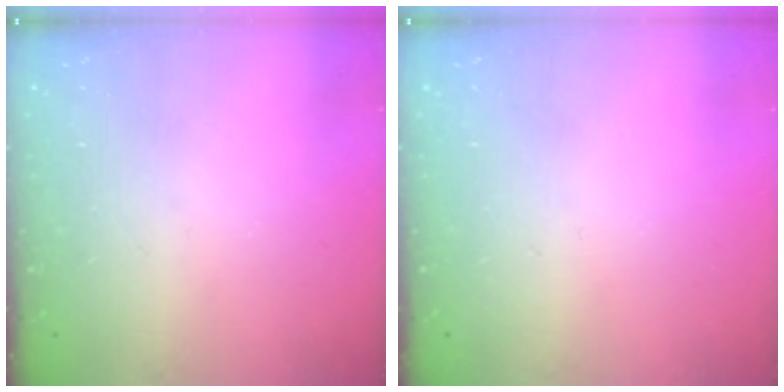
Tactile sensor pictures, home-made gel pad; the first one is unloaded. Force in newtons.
{"total": 0.0}